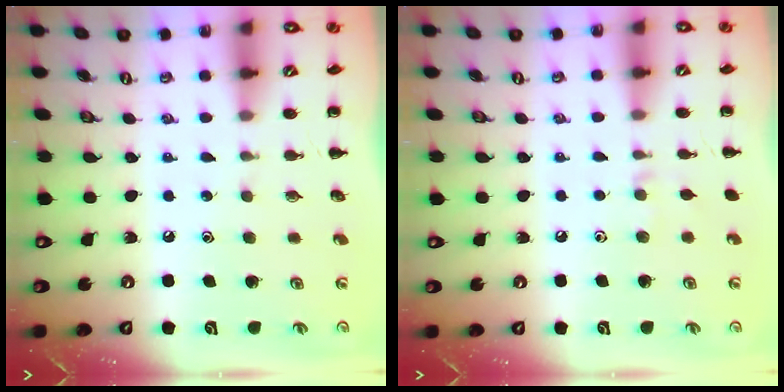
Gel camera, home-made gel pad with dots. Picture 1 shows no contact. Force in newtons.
{"total": 2.9, "press": 2.7, "slide": 1.0}